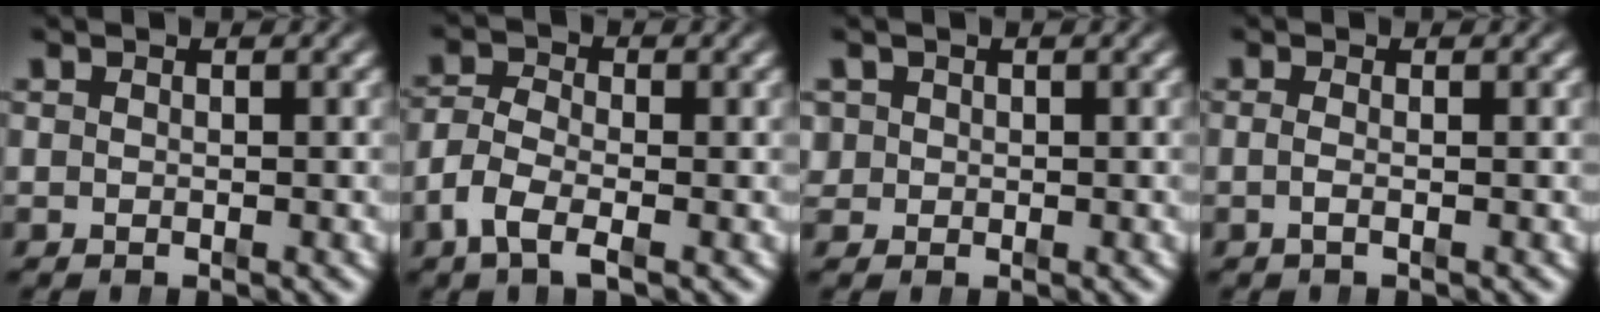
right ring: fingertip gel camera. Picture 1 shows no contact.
{"total": 4.2, "force": [-1.6, 2.9, 2.7], "torque": [-0.069, -0.018, -0.026]}
{"total": 2.2, "force": [0.3, 2.1, 0.7], "torque": [-0.026, -0.010, 0.011]}
{"total": 1.2, "force": [-0.5, -0.5, 1.0], "torque": [-0.025, -0.011, -0.005]}